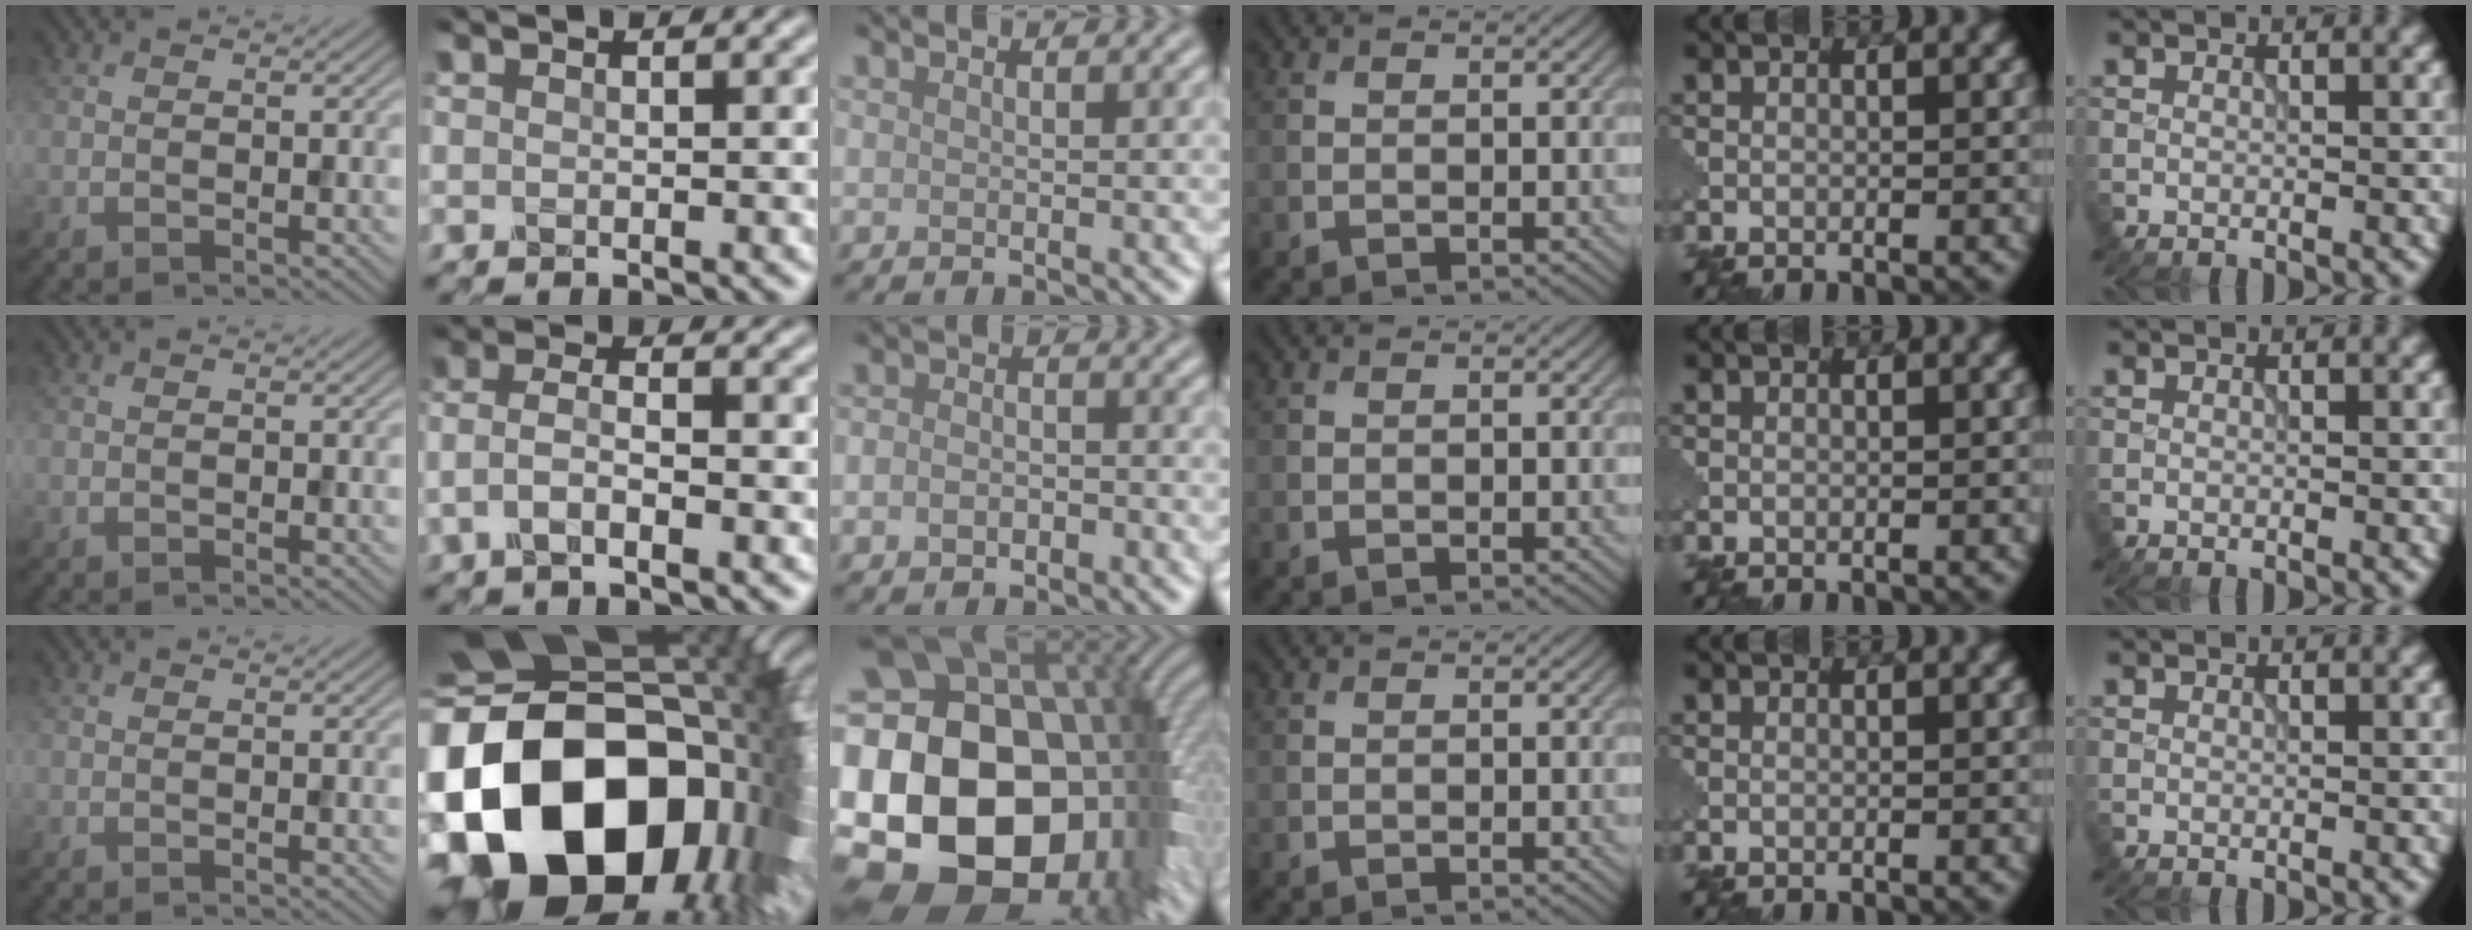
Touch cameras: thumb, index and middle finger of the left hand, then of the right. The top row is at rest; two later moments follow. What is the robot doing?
{"motion": "extract", "object": "pin"}